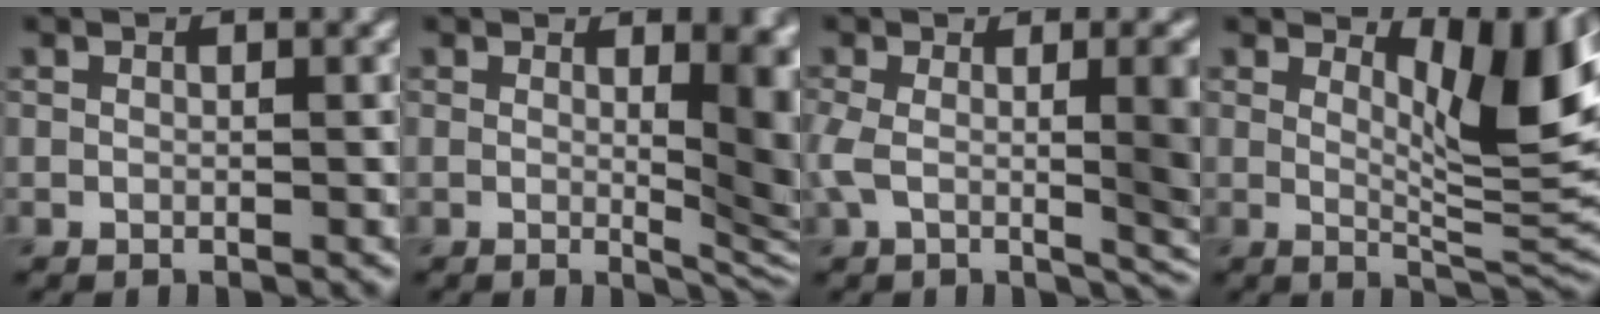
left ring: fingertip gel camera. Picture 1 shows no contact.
{"total": 10.1, "force": [1.2, 3.9, 9.2], "torque": [-0.065, 0.000, 0.016]}
{"total": 10.5, "force": [-0.2, 4.3, 9.6], "torque": [-0.161, -0.016, 0.003]}
{"total": 8.0, "force": [2.9, 2.5, 7.1], "torque": [-0.096, -0.012, 0.048]}